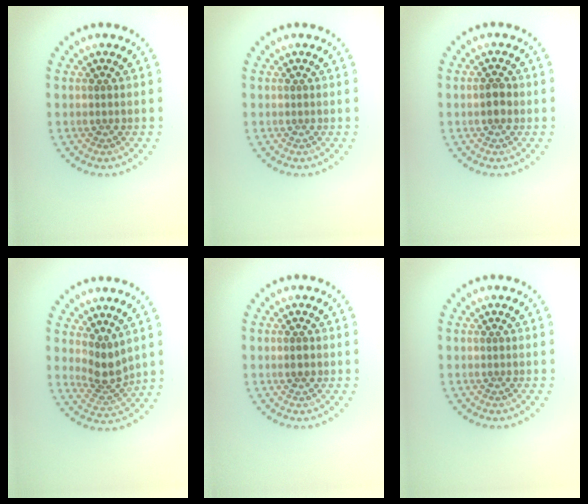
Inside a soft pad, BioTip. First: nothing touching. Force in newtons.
{"total": 0.0}
{"total": 1.5, "press": 1.5, "slide": 0.0}
{"total": 2.7, "press": 2.1, "slide": 1.8}
{"total": 1.2, "press": 1.2, "slide": 0.2}
{"total": 0.0}